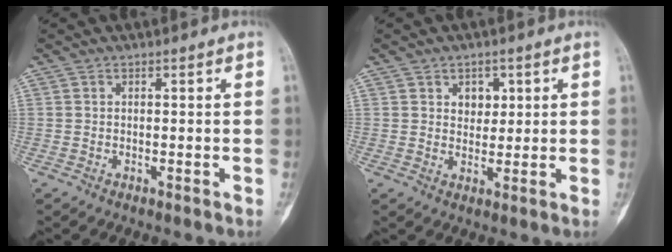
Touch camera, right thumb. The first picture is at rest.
{"total": 3.7, "force": [1.4, 2.9, 1.9], "torque": [-0.003, -0.007, 0.020]}